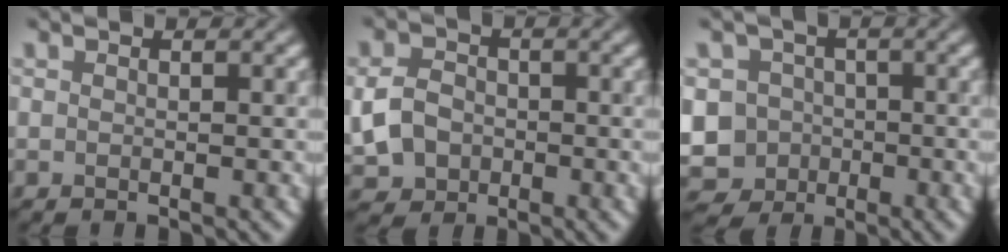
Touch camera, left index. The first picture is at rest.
{"total": 4.3, "force": [-0.8, 3.4, 2.5], "torque": [-0.062, -0.001, -0.017]}
{"total": 9.5, "force": [-3.2, 8.5, 2.8], "torque": [-0.063, -0.004, -0.087]}